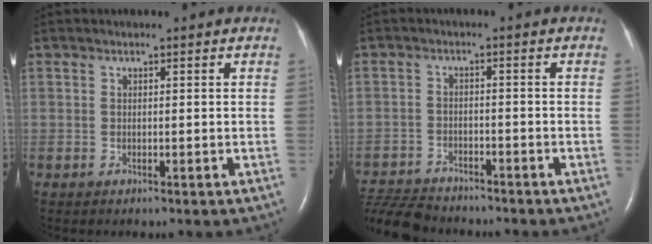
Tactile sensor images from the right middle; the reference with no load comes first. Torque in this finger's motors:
{"motor_torque": [0.20, -0.35, -0.04, 0.01]}